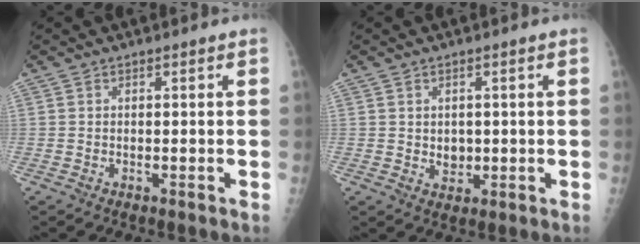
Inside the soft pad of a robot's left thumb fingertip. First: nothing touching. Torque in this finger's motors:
{"motor_torque": [-0.18, 0.26, 0.00, 0.03, 0.03]}